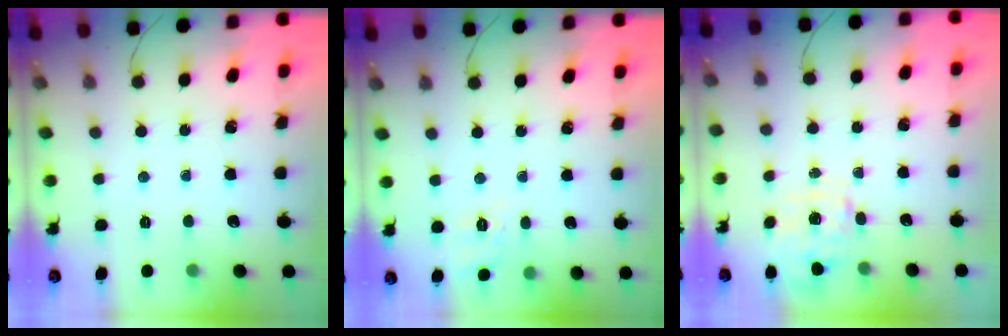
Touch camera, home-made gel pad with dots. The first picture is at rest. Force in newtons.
{"total": 2.1, "press": 0.8, "slide": 1.9}
{"total": 2.3, "press": 2.2, "slide": 0.6}